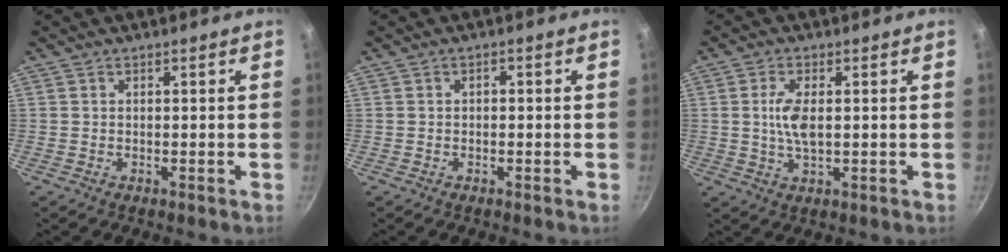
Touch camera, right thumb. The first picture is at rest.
{"total": 0.9, "force": [-0.1, 0.7, 0.6], "torque": [0.000, 0.003, -0.005]}
{"total": 5.5, "force": [0.5, 2.4, 4.9], "torque": [-0.105, -0.004, 0.011]}